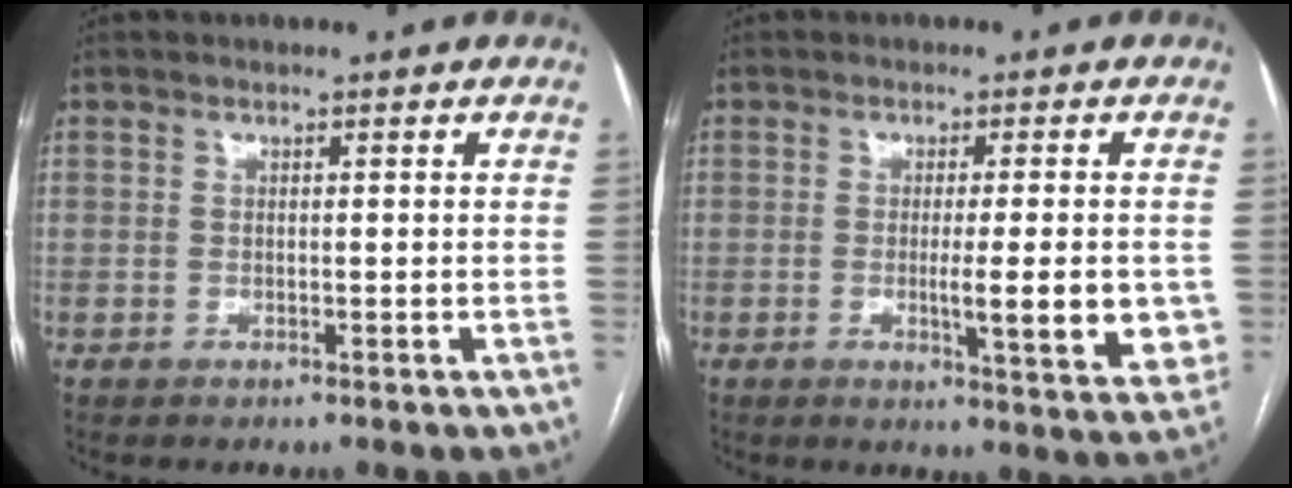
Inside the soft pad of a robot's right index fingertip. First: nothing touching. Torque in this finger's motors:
{"motor_torque": [0.30, -0.07, 0.14, 0.04]}